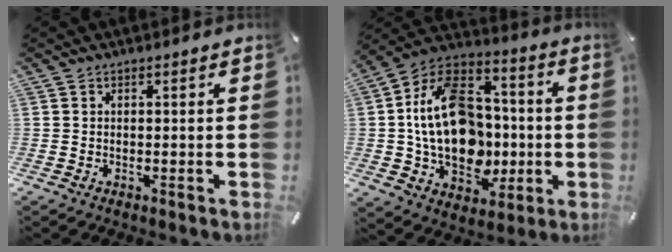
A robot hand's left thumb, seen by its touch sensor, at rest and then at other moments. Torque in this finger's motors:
{"motor_torque": [2.43, 2.58, 1.82, -0.71, 0.30]}